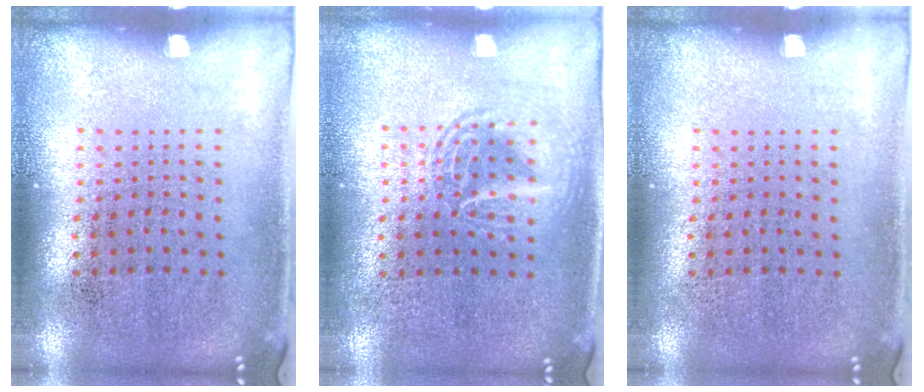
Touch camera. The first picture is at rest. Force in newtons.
{"total": 1.4, "press": 1.4, "slide": 0.1}
{"total": 0.0}